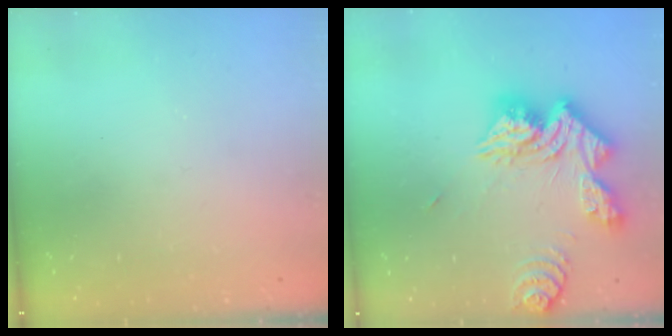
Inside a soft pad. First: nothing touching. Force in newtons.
{"total": 18.5, "press": 18.4, "slide": 1.6}